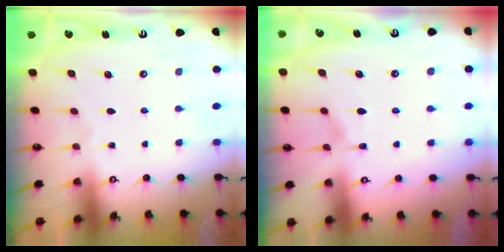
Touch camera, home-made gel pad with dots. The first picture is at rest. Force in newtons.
{"total": 4.3, "press": 4.3, "slide": 0.5}